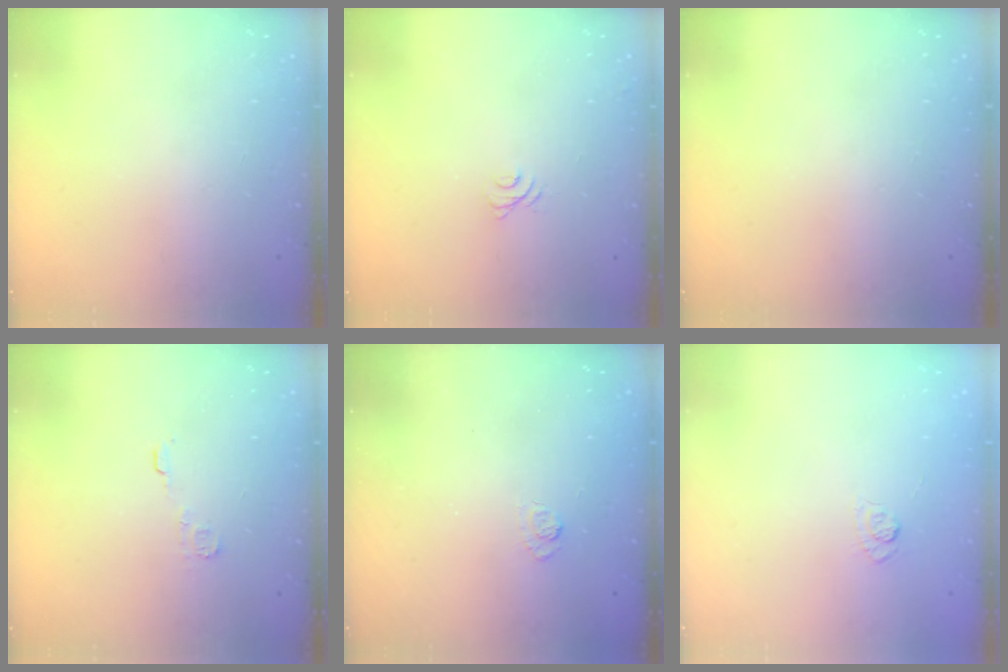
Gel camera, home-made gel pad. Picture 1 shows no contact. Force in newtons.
{"total": 6.4, "press": 6.4, "slide": 0.6}
{"total": 0.0}
{"total": 4.3, "press": 4.3, "slide": 0.5}
{"total": 2.9, "press": 2.5, "slide": 1.5}
{"total": 3.5, "press": 3.1, "slide": 1.6}